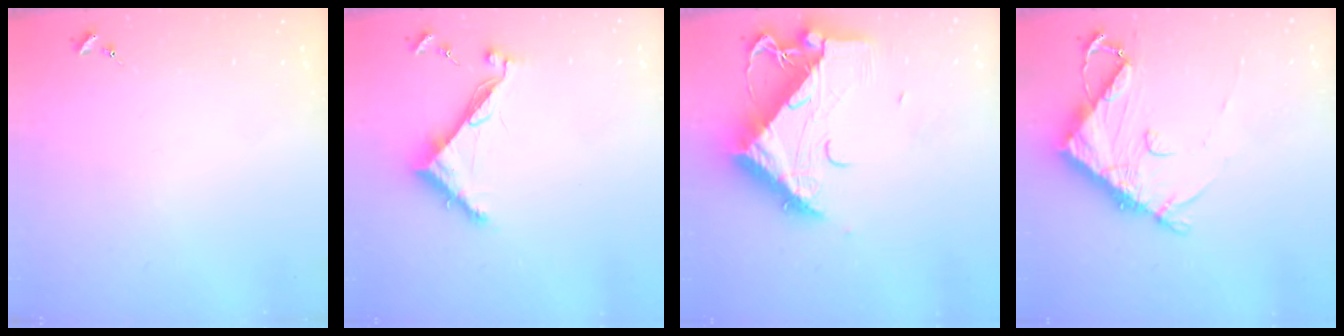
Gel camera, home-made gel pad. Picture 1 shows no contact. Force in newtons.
{"total": 8.2, "press": 8.2, "slide": 0.2}
{"total": 14.6, "press": 14.5, "slide": 1.5}
{"total": 11.0, "press": 10.9, "slide": 1.4}